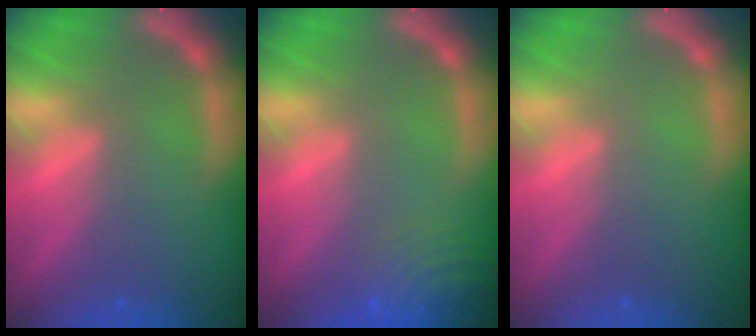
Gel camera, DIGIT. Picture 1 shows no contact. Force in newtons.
{"total": 9.0}
{"total": 0.0}